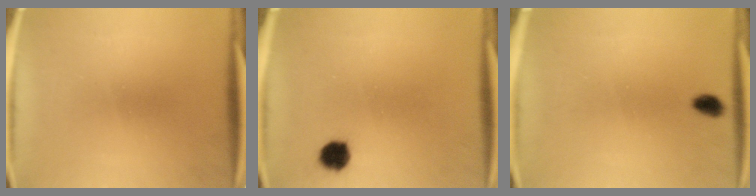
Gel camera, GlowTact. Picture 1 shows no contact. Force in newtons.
{"total": 4.1}
{"total": 2.1}